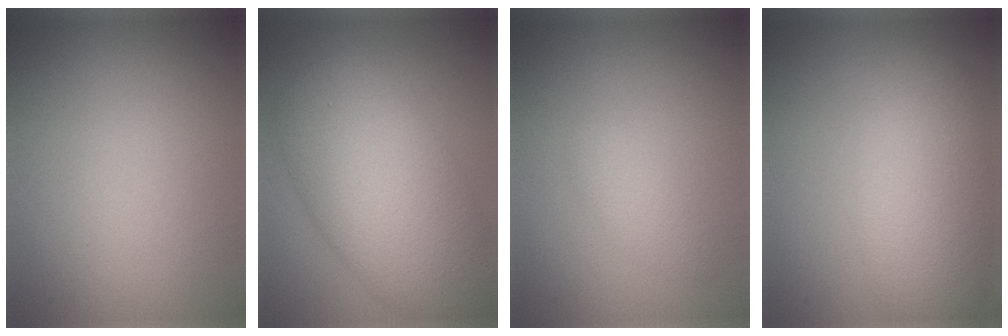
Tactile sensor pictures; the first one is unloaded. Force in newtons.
{"total": 10.4, "press": 10.4, "slide": 0.4}
{"total": 1.4, "press": 1.4, "slide": 0.1}
{"total": 7.0, "press": 7.0, "slide": 0.5}